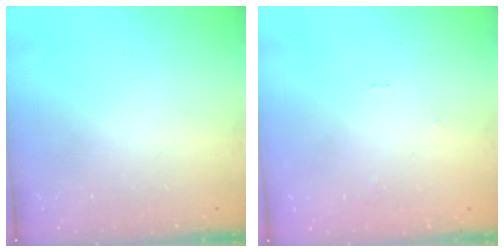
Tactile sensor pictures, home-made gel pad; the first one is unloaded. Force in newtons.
{"total": 0.0}